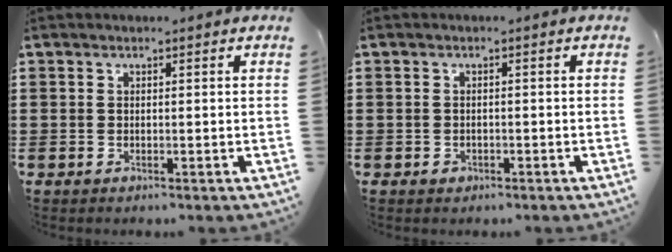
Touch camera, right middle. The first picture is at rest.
{"total": 0.6, "force": [-0.3, 0.5, 0.2], "torque": [-0.006, 0.000, -0.005]}